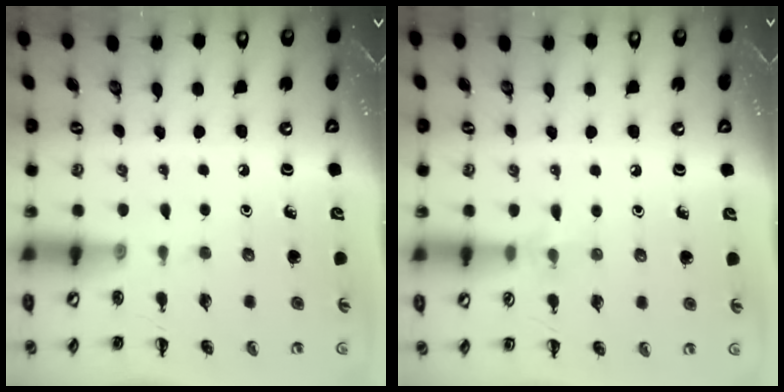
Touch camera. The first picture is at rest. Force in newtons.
{"total": 5.1, "press": 4.8, "slide": 1.7}